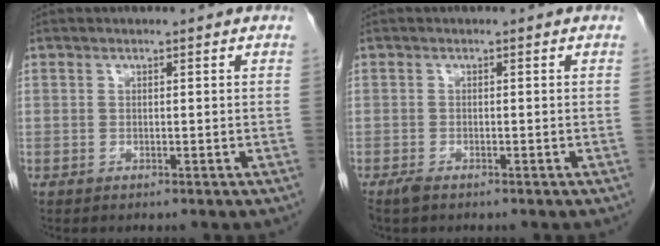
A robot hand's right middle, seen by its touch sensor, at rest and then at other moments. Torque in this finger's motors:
{"motor_torque": [0.20, -0.08, 0.02, 0.02]}